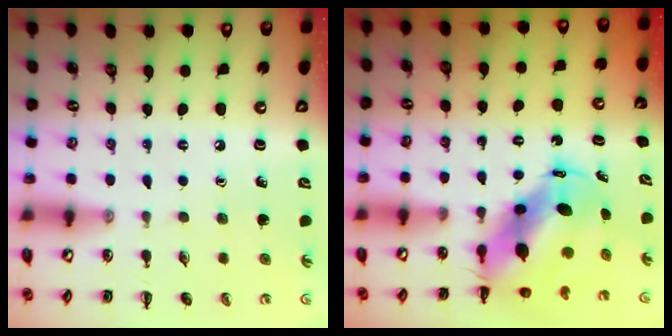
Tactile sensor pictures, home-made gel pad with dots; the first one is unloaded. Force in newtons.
{"total": 8.9, "press": 8.6, "slide": 2.3}